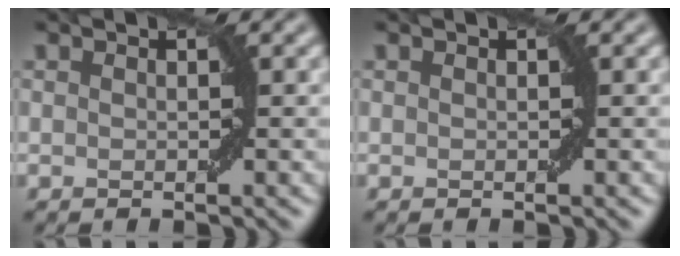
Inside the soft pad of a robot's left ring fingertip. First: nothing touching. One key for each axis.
{"total": 0.0}